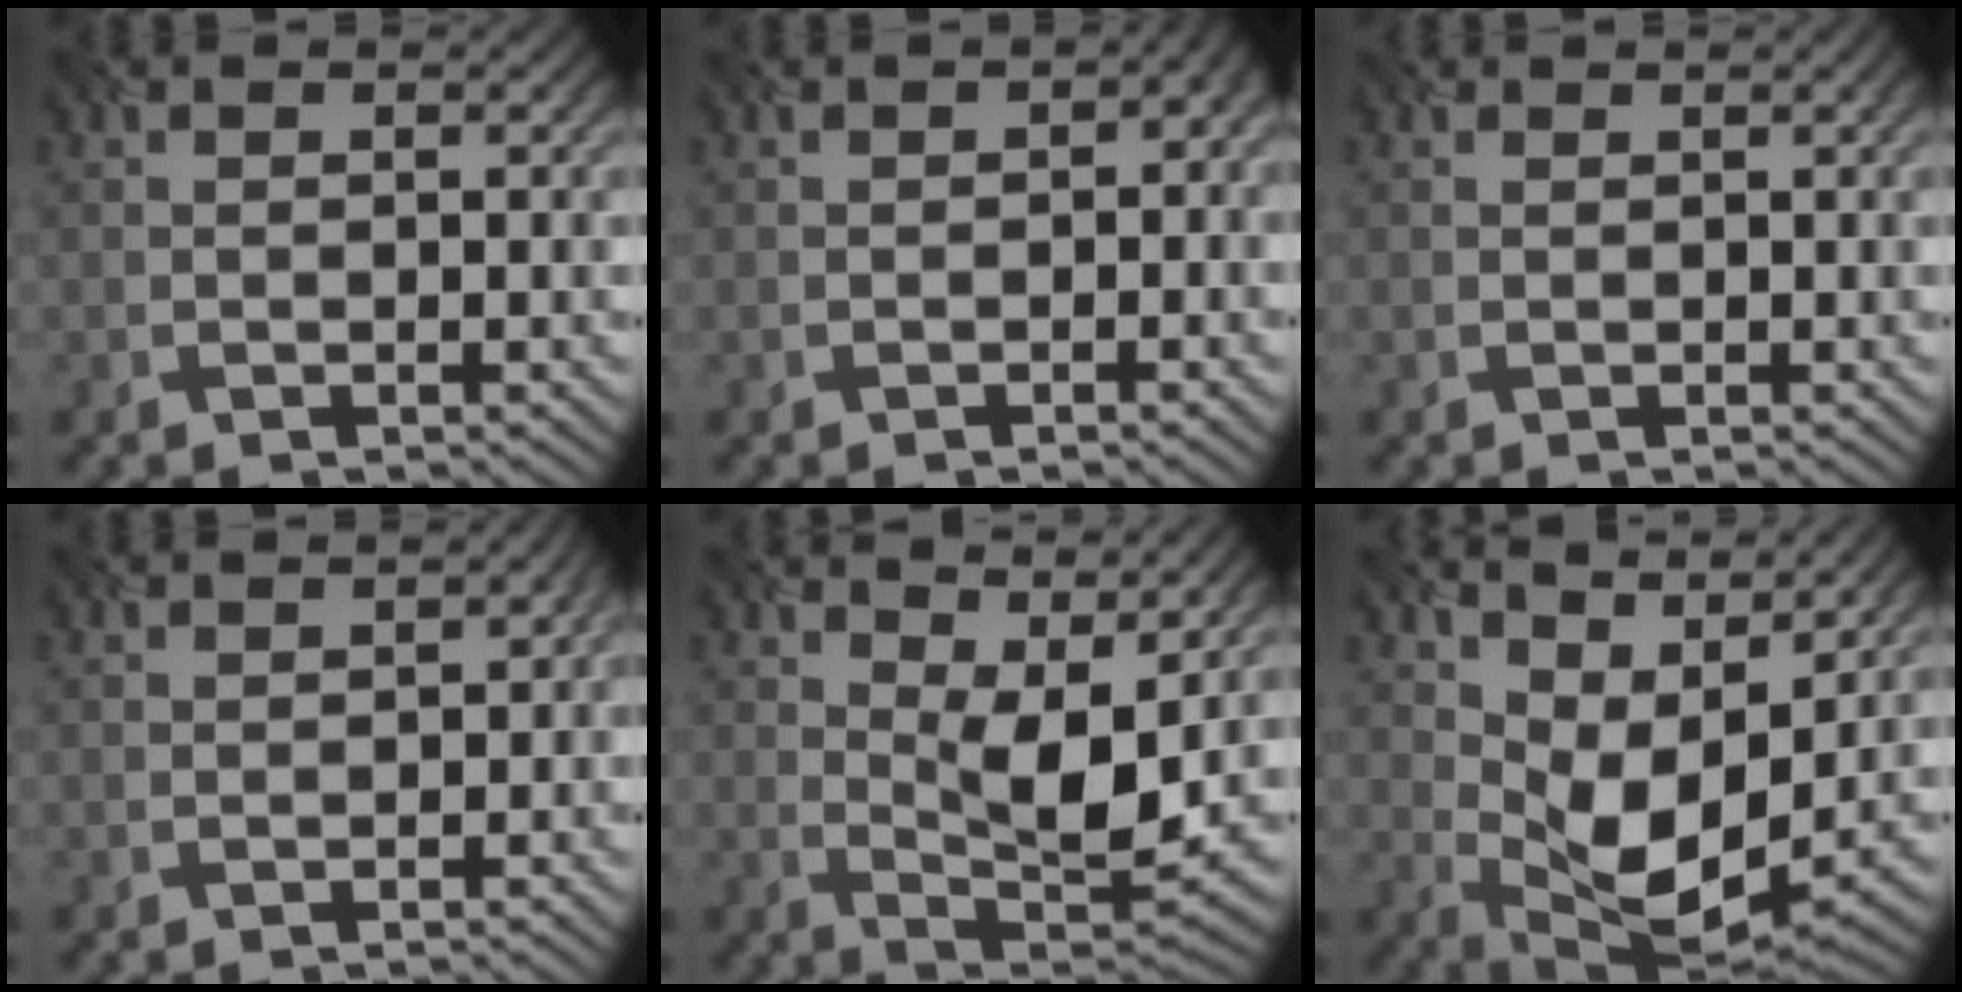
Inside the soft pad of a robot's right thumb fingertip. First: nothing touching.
{"total": 3.0, "force": [-0.6, 1.7, 2.4], "torque": [-0.021, 0.005, 0.004]}
{"total": 1.2, "force": [0.6, 0.5, 1.0], "torque": [-0.005, 0.004, 0.003]}
{"total": 1.8, "force": [-0.9, 1.1, 1.2], "torque": [-0.011, 0.000, 0.005]}
{"total": 8.6, "force": [3.4, 3.2, 7.2], "torque": [-0.139, -0.007, 0.069]}
{"total": 11.0, "force": [4.6, 5.4, 8.3], "torque": [-0.177, -0.006, 0.104]}